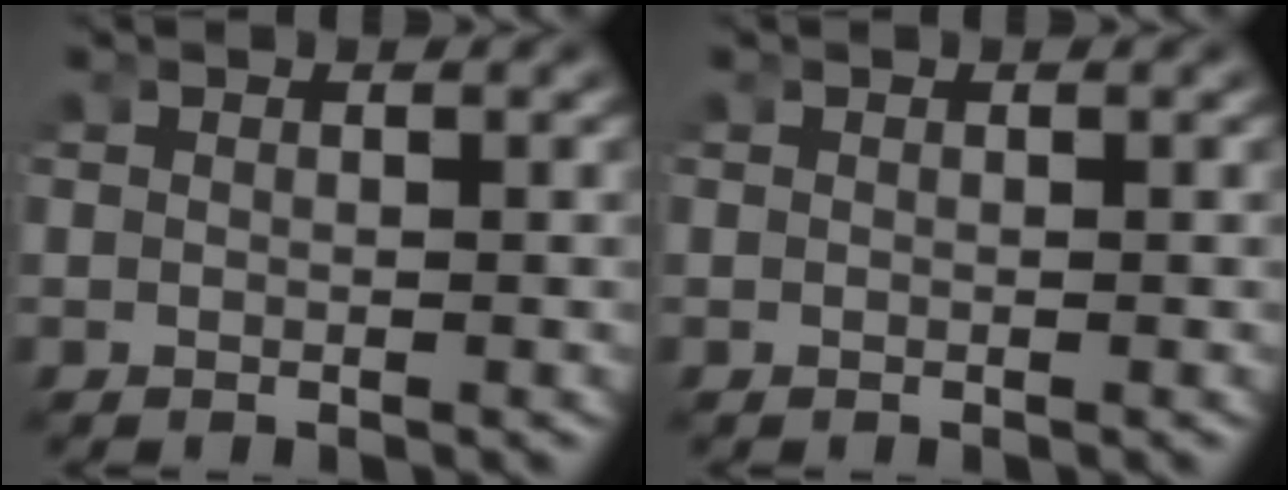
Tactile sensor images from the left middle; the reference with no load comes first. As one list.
[{"total": 0.0}]